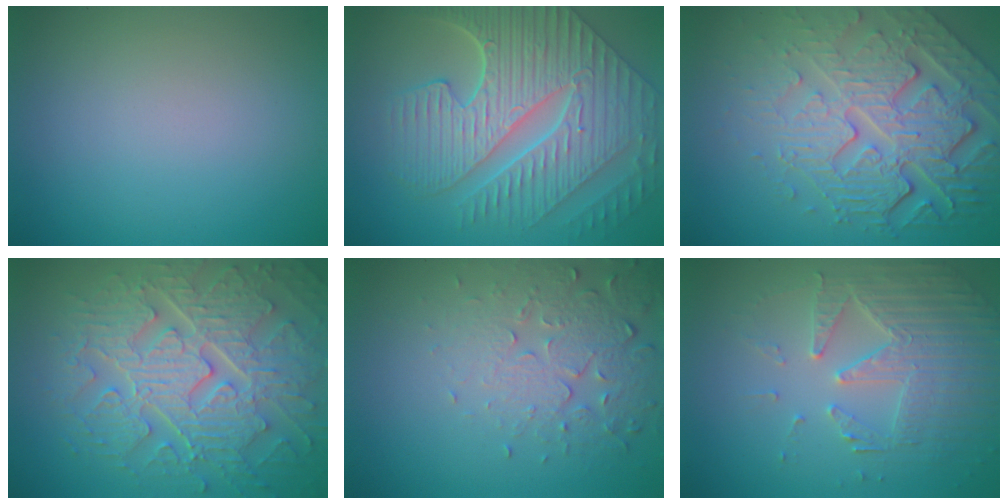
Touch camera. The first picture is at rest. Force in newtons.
{"total": 10.0, "press": 7.5, "slide": 6.7}
{"total": 8.4, "press": 5.9, "slide": 6.0}
{"total": 9.3, "press": 6.8, "slide": 6.4}
{"total": 5.1, "press": 3.7, "slide": 3.4}
{"total": 4.4, "press": 4.0, "slide": 1.8}